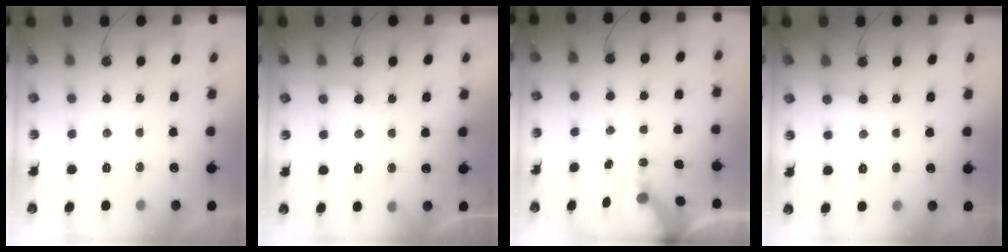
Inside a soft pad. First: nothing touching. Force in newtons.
{"total": 5.6, "press": 5.6, "slide": 0.4}
{"total": 5.7, "press": 5.7, "slide": 0.7}
{"total": 3.2, "press": 3.2, "slide": 0.2}